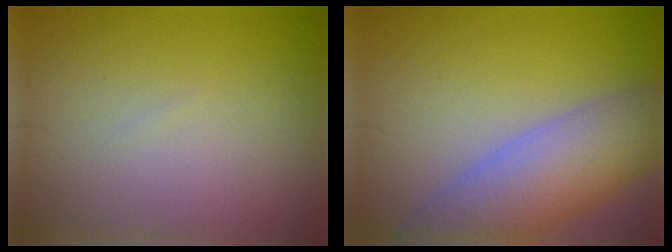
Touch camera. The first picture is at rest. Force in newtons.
{"total": 7.8, "press": 7.8, "slide": 0.4}